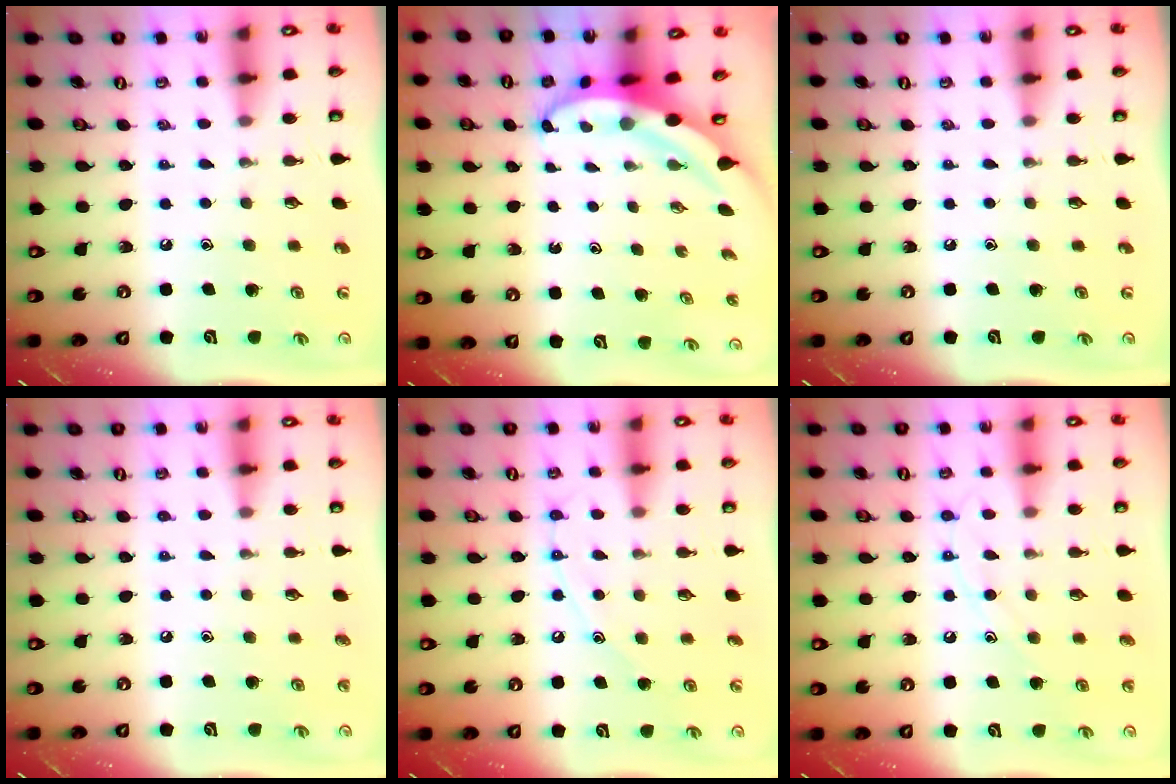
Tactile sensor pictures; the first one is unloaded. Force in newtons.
{"total": 4.1, "press": 4.1, "slide": 0.6}
{"total": 0.0}
{"total": 4.1, "press": 4.1, "slide": 0.4}
{"total": 8.8, "press": 8.7, "slide": 0.9}
{"total": 8.7, "press": 8.6, "slide": 0.7}